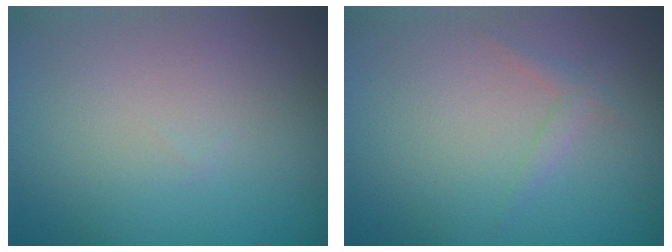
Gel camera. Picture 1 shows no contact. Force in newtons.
{"total": 1.1, "press": 1.1, "slide": 0.1}